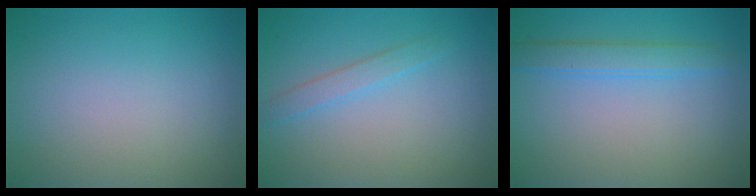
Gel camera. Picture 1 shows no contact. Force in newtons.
{"total": 1.5, "press": 1.5, "slide": 0.1}
{"total": 2.5, "press": 2.5, "slide": 0.2}